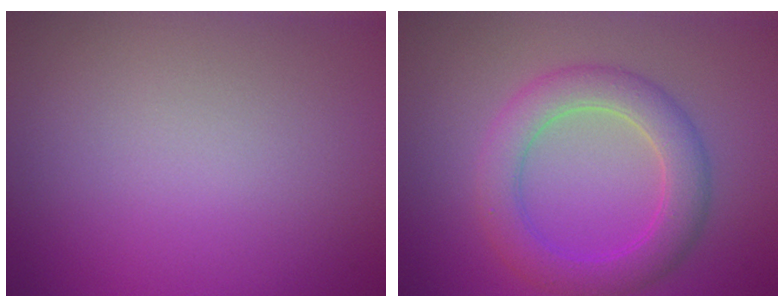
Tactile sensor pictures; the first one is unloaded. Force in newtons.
{"total": 4.7, "press": 4.7, "slide": 0.1}